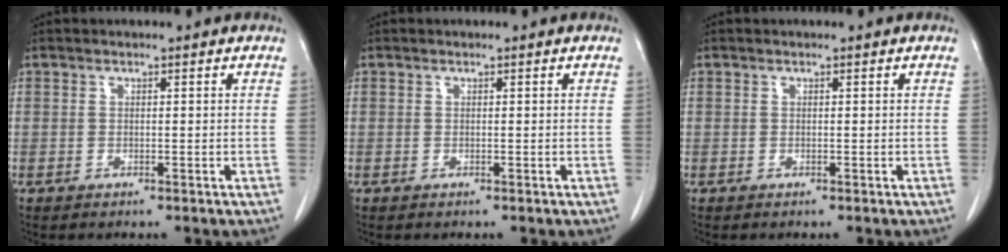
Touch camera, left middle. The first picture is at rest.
{"total": 0.0}
{"total": 0.0}